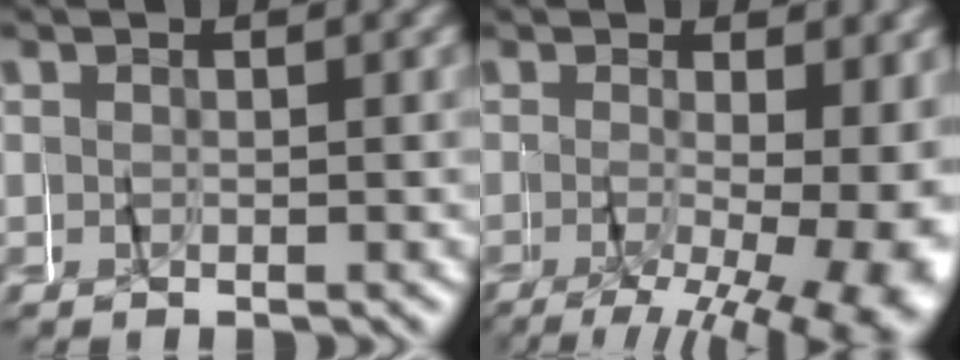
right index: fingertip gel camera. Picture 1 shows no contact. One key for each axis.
{"total": 6.9, "fx": -1.6, "fy": 1.9, "fz": 6.5, "tx": -0.078, "ty": -0.023, "tz": -0.015}